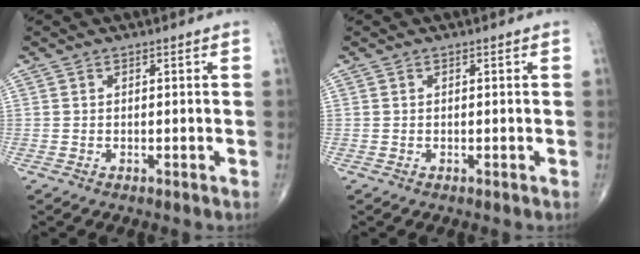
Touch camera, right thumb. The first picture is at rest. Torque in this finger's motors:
{"motor_torque": [0.00, 0.00, -0.06, 0.04, 0.00]}